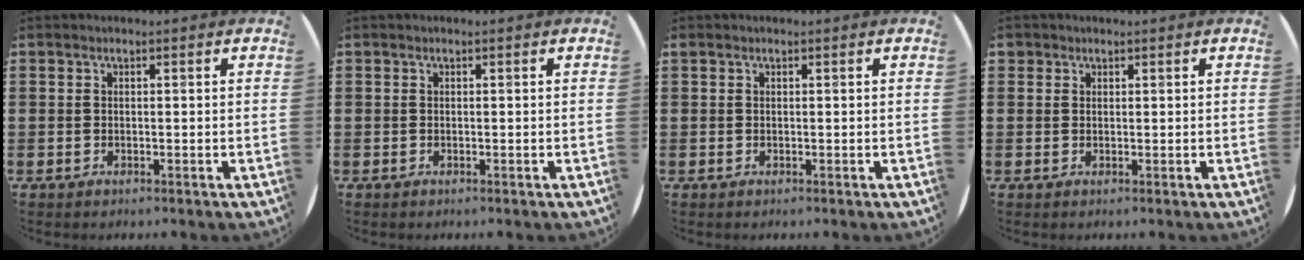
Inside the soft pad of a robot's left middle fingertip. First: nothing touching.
{"total": 0.0}
{"total": 0.0}
{"total": 0.9, "force": [0.7, 0.6, 0.0], "torque": [-0.001, 0.004, 0.014]}